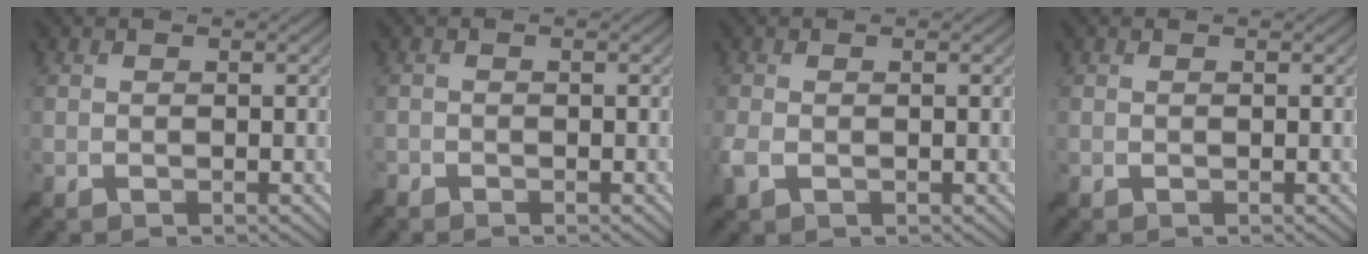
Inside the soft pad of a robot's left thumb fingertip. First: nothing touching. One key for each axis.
{"total": 0.9, "fx": -0.8, "fy": 0.3, "fz": 0.0, "tx": -0.001, "ty": -0.003, "tz": -0.019}
{"total": 1.8, "fx": -0.5, "fy": 0.8, "fz": 1.5, "tx": -0.043, "ty": -0.002, "tz": -0.012}
{"total": 0.0}